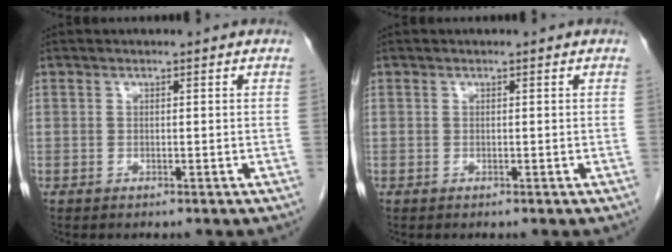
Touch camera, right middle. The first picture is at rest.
{"total": 0.0}